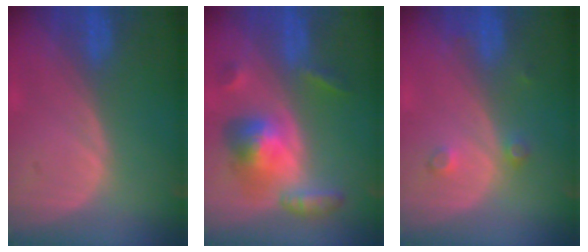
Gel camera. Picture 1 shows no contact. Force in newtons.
{"total": 7.9, "press": 7.9, "slide": 0.6}
{"total": 2.5, "press": 2.1, "slide": 1.3}